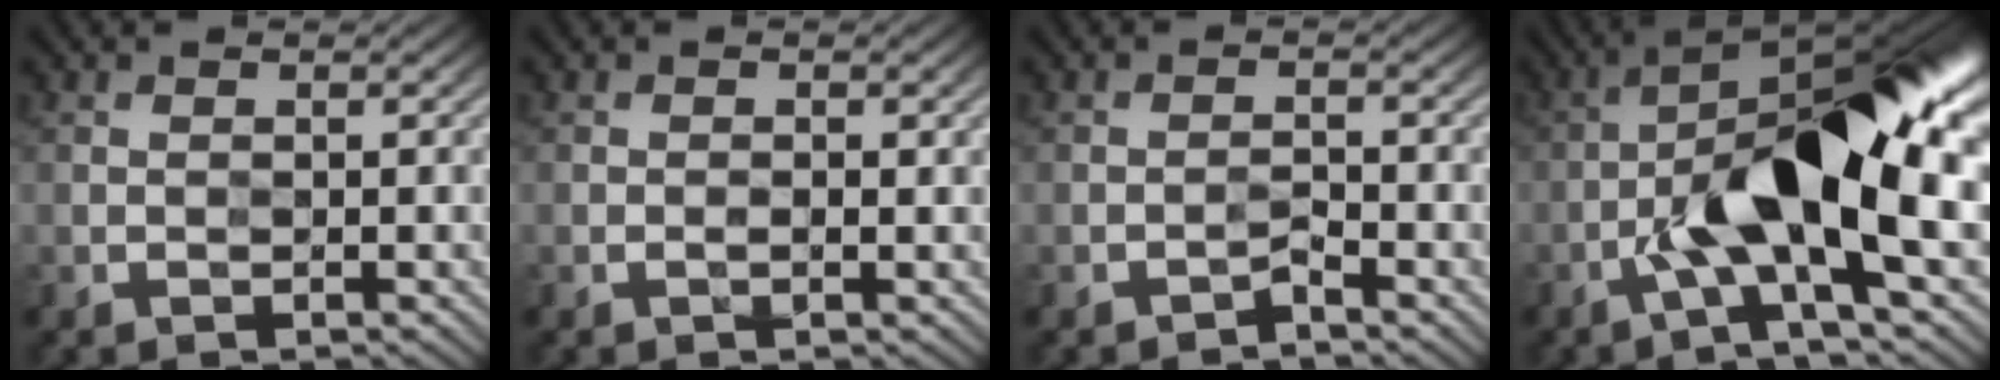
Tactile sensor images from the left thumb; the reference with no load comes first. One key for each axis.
{"total": 0.6, "fx": -0.1, "fy": 0.0, "fz": 0.6, "tx": -0.006, "ty": 0.000, "tz": -0.003}
{"total": 1.1, "fx": -1.1, "fy": 0.1, "fz": 0.4, "tx": -0.002, "ty": 0.006, "tz": -0.024}
{"total": 14.1, "fx": -2.9, "fy": 4.5, "fz": 13.1, "tx": -0.224, "ty": 0.018, "tz": -0.046}